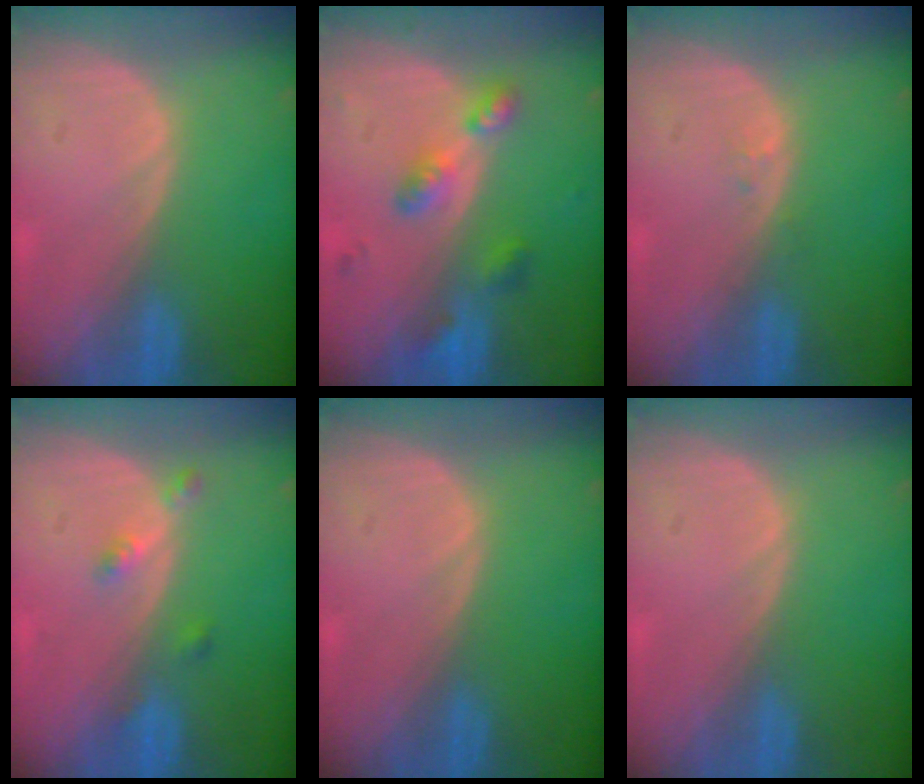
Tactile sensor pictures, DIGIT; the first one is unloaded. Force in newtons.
{"total": 5.2, "press": 5.1, "slide": 0.7}
{"total": 0.6, "press": 0.6, "slide": 0.1}
{"total": 2.7, "press": 2.3, "slide": 1.5}
{"total": 0.0}
{"total": 0.0}